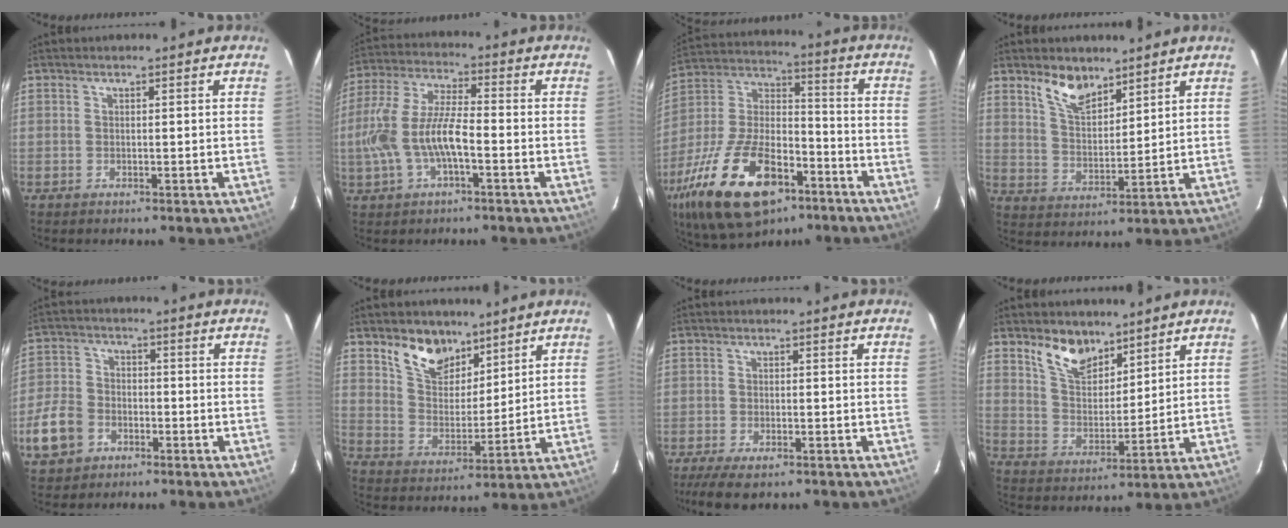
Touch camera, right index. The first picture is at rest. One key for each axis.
{"total": 12.2, "fx": -3.3, "fy": 4.3, "fz": 10.9, "tx": -0.236, "ty": 0.005, "tz": -0.061}
{"total": 26.1, "fx": -14.0, "fy": 12.9, "fz": 17.9, "tx": -0.366, "ty": -0.007, "tz": -0.235}
{"total": 7.7, "fx": 5.7, "fy": 3.3, "fz": 4.0, "tx": -0.070, "ty": 0.008, "tz": 0.111}
{"total": 9.5, "fx": -4.4, "fy": 7.3, "fz": 4.2, "tx": -0.110, "ty": 0.016, "tz": -0.083}
{"total": 10.2, "fx": 7.3, "fy": 5.7, "fz": 4.4, "tx": -0.081, "ty": 0.005, "tz": 0.139}
{"total": 6.8, "fx": -5.1, "fy": 2.2, "fz": 4.0, "tx": -0.097, "ty": -0.024, "tz": -0.090}
{"total": 9.4, "fx": 6.9, "fy": 4.6, "fz": 4.5, "tx": -0.078, "ty": 0.005, "tz": 0.133}